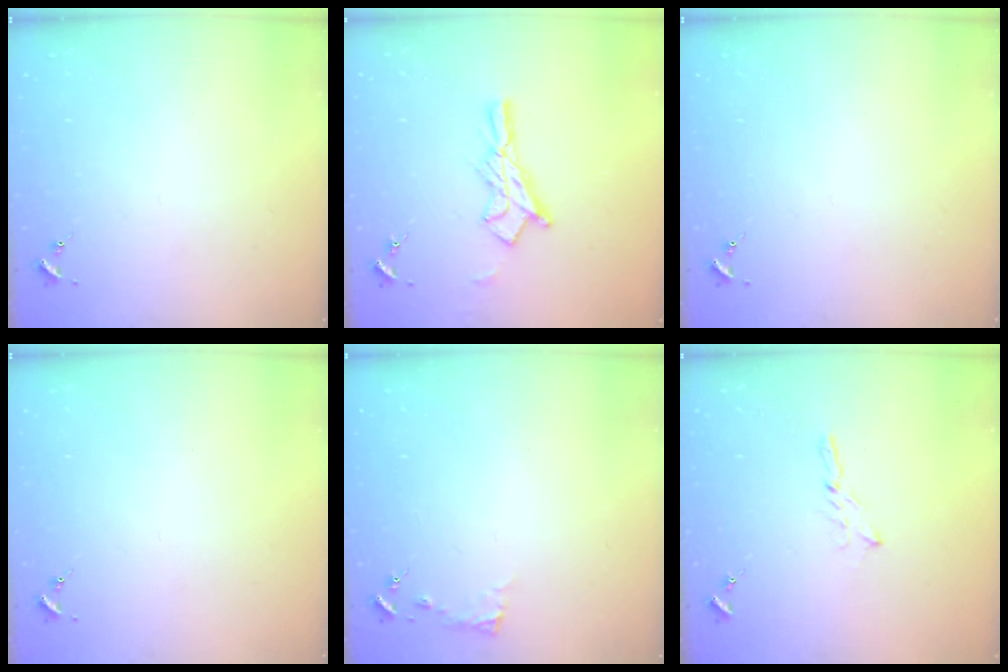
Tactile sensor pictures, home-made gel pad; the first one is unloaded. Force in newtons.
{"total": 11.3, "press": 11.3, "slide": 0.8}
{"total": 0.0}
{"total": 0.0}
{"total": 3.7, "press": 3.7, "slide": 0.3}
{"total": 4.0, "press": 4.0, "slide": 0.2}